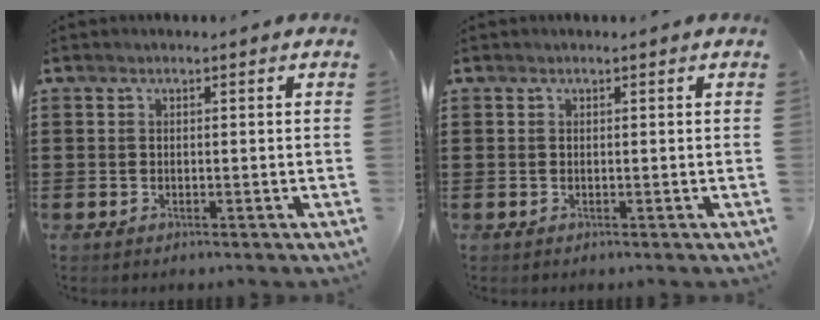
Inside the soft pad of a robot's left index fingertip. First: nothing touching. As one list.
[{"total": 0.0}]